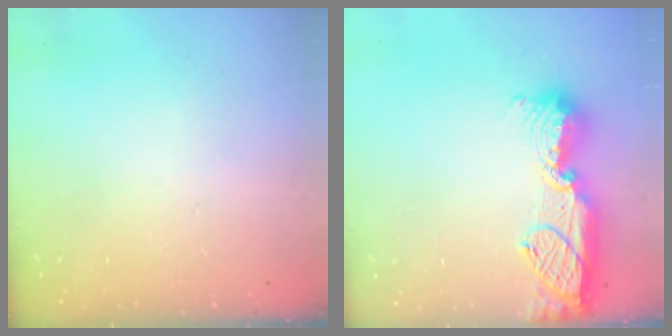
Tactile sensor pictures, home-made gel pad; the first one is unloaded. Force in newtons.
{"total": 17.2, "press": 16.2, "slide": 5.8}